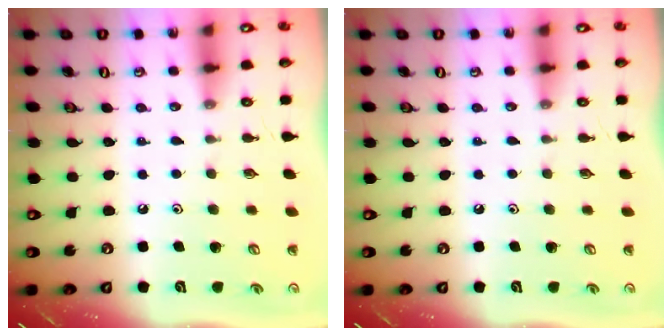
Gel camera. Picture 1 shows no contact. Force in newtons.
{"total": 0.0}